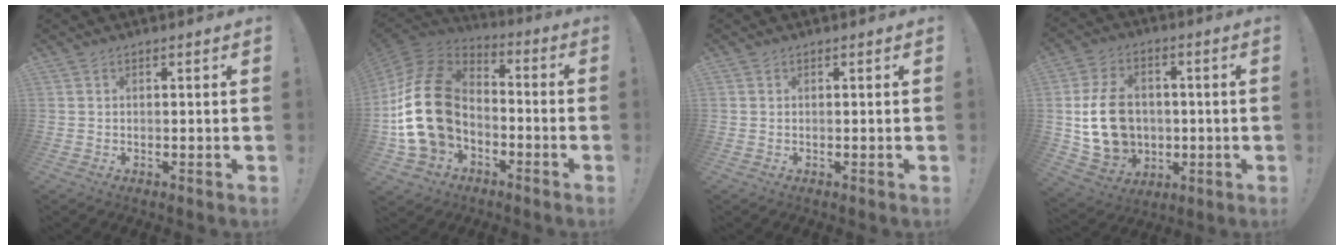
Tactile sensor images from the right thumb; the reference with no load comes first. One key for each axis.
{"total": 22.3, "fx": -2.0, "fy": 15.9, "fz": 15.5, "tx": -0.310, "ty": 0.023, "tz": -0.026}
{"total": 0.0}
{"total": 15.6, "fx": -0.1, "fy": 12.5, "fz": 9.3, "tx": -0.167, "ty": 0.003, "tz": 0.006}